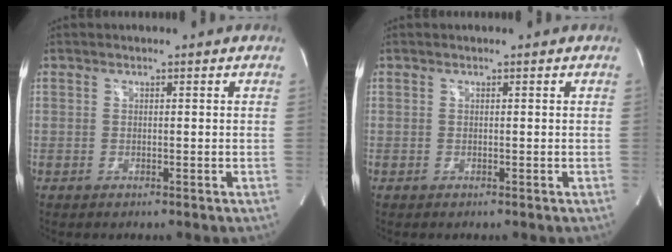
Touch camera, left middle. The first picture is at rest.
{"total": 0.0}